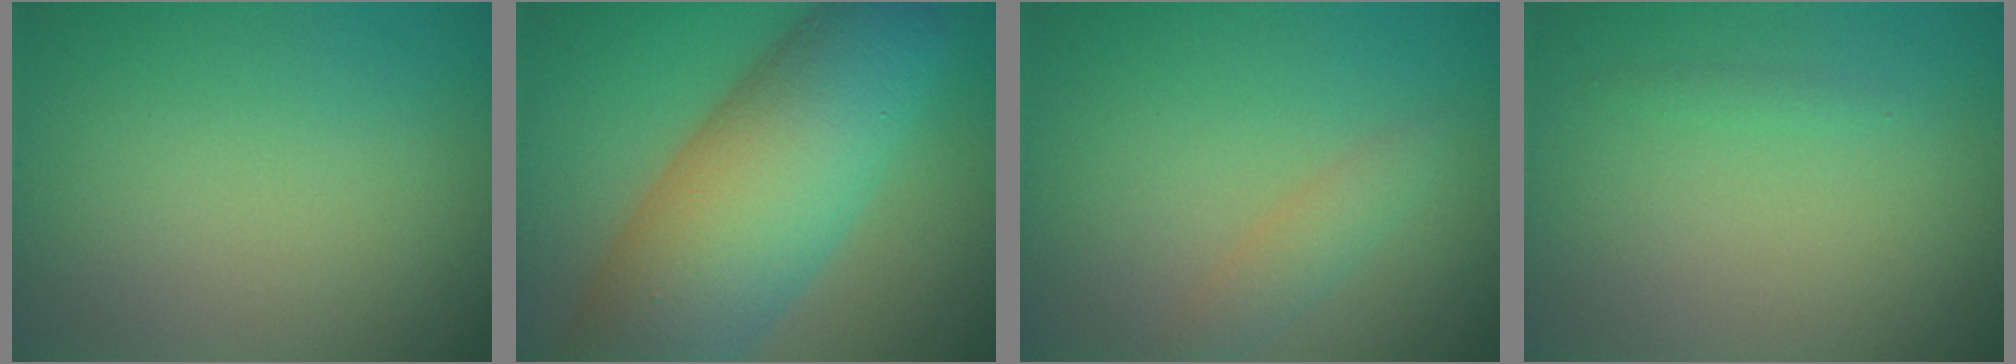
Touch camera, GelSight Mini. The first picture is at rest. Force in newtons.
{"total": 13.7, "press": 13.7, "slide": 0.4}
{"total": 1.6, "press": 1.6, "slide": 0.1}
{"total": 0.5, "press": 0.5, "slide": 0.0}